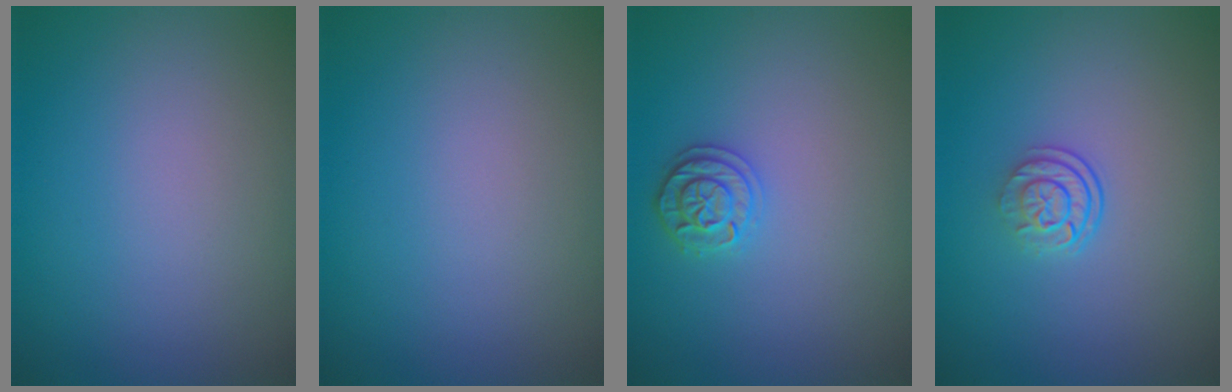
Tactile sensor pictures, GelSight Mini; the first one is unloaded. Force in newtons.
{"total": 0.0}
{"total": 1.9, "press": 1.9, "slide": 0.3}
{"total": 2.6, "press": 1.8, "slide": 1.9}